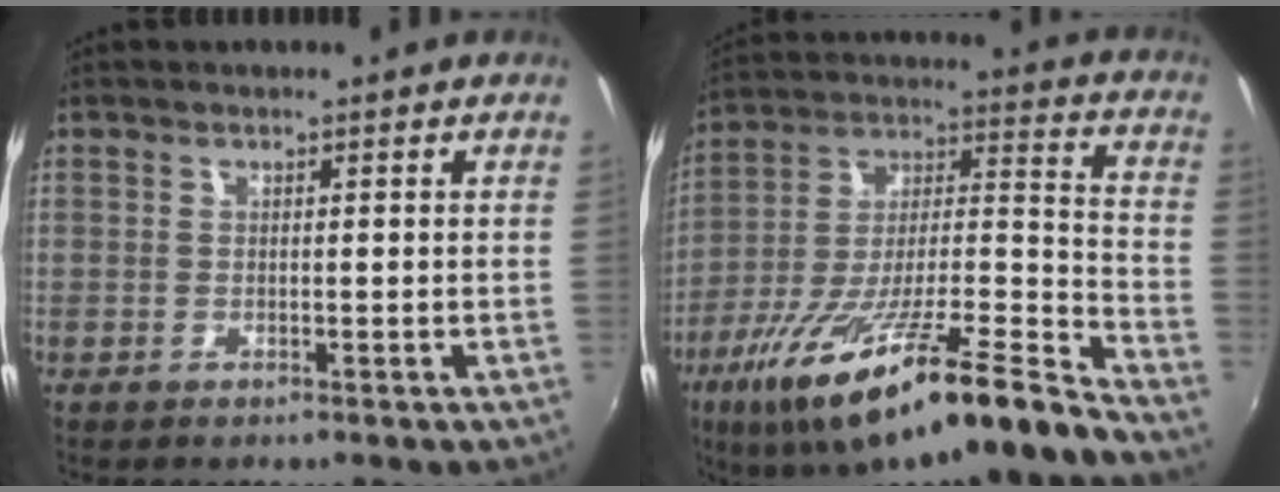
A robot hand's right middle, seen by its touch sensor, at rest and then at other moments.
{"total": 23.8, "force": [-17.1, 1.3, 16.5], "torque": [-0.258, -0.035, -0.286]}